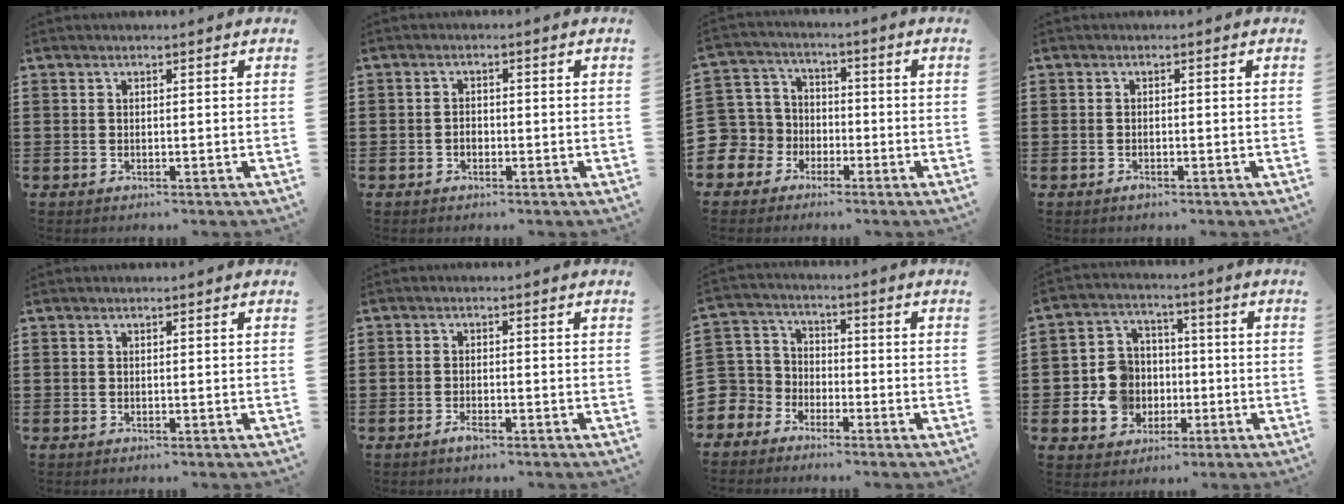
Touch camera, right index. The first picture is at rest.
{"total": 1.3, "force": [-0.5, 0.9, 0.8], "torque": [-0.018, -0.001, -0.011]}
{"total": 6.5, "force": [-1.5, 6.4, 0.2], "torque": [-0.063, -0.005, -0.035]}
{"total": 0.9, "force": [-0.4, 0.4, 0.7], "torque": [-0.015, -0.004, -0.006]}
{"total": 0.0}
{"total": 1.8, "force": [-1.2, 0.5, 1.3], "torque": [-0.032, -0.004, -0.024]}
{"total": 5.3, "force": [-2.6, 4.6, -0.1], "torque": [-0.045, -0.002, -0.063]}
{"total": 8.3, "force": [-1.5, 7.7, 2.7], "torque": [-0.093, 0.018, -0.023]}